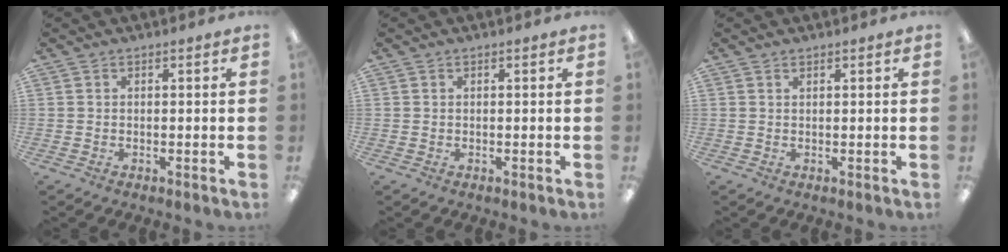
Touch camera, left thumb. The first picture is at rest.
{"total": 0.0}
{"total": 0.7, "force": [0.5, 0.2, 0.4], "torque": [-0.008, 0.001, 0.010]}